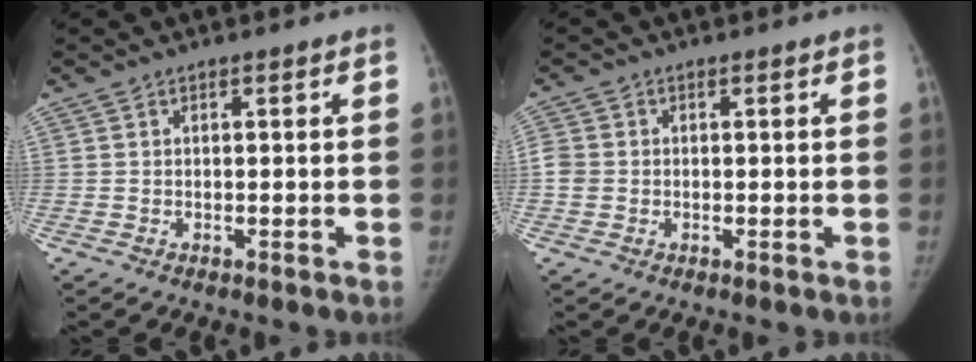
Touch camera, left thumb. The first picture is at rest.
{"total": 3.2, "force": [-0.2, 2.8, 1.6], "torque": [-0.035, 0.004, -0.007]}